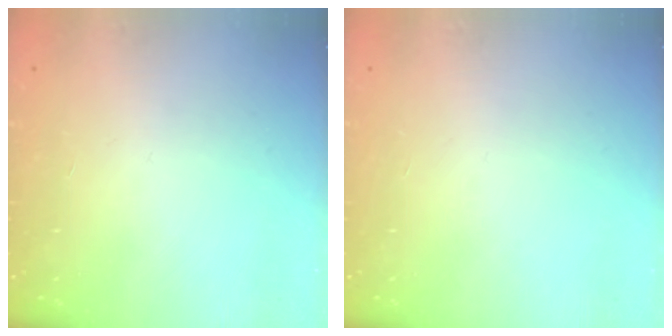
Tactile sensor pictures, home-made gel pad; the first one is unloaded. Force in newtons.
{"total": 0.0}